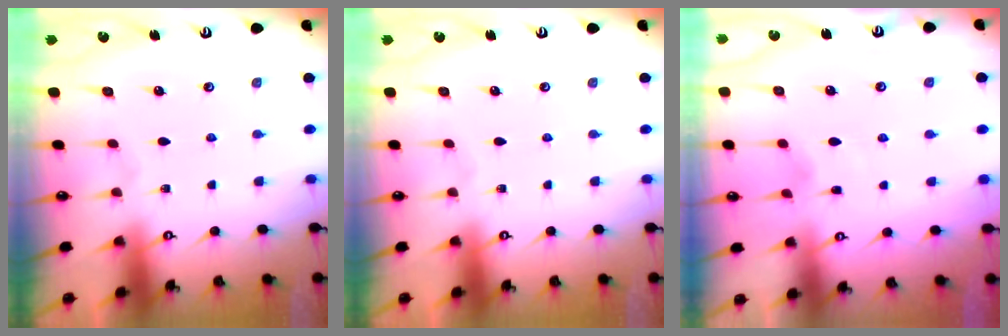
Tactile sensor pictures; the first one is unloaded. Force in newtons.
{"total": 0.0}
{"total": 2.2, "press": 2.2, "slide": 0.5}